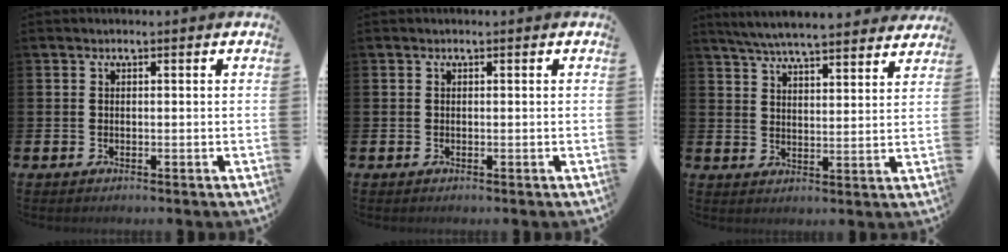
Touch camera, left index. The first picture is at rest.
{"total": 0.0}
{"total": 6.3, "force": [6.1, 0.5, 1.6], "torque": [-0.045, -0.036, 0.109]}